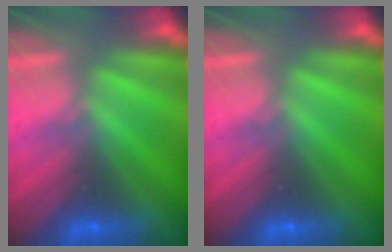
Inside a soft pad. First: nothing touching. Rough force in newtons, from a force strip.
{"total": 0.0}